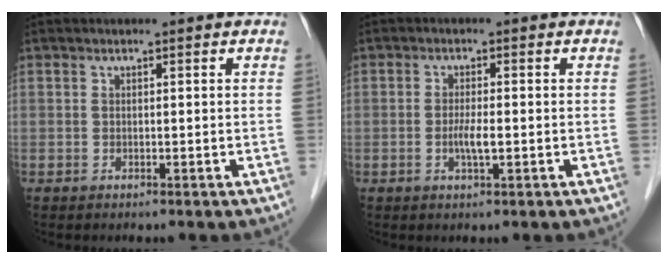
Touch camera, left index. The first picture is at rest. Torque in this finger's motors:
{"motor_torque": [0.65, 0.38, 0.14, 0.02]}